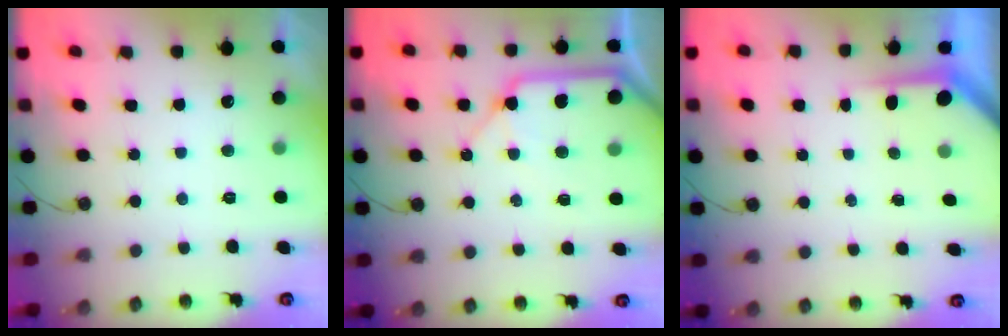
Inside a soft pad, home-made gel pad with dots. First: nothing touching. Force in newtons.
{"total": 13.2, "press": 13.1, "slide": 1.6}
{"total": 3.6, "press": 3.6, "slide": 0.3}